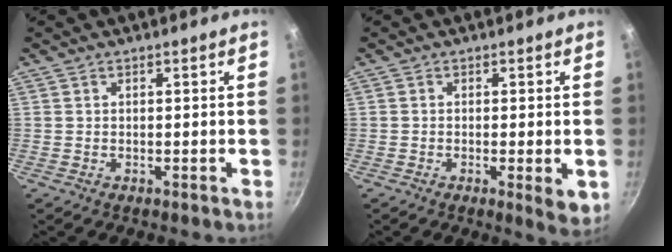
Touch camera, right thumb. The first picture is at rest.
{"total": 4.7, "force": [-1.1, 1.0, 4.5], "torque": [-0.066, -0.010, -0.015]}